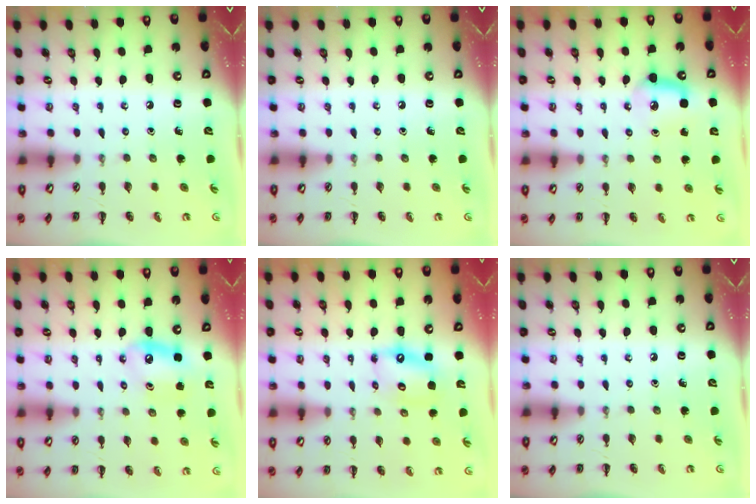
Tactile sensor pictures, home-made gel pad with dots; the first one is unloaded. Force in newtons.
{"total": 0.0}
{"total": 6.3, "press": 6.2, "slide": 1.4}
{"total": 7.5, "press": 7.3, "slide": 1.8}
{"total": 10.8, "press": 10.5, "slide": 2.6}
{"total": 0.0}